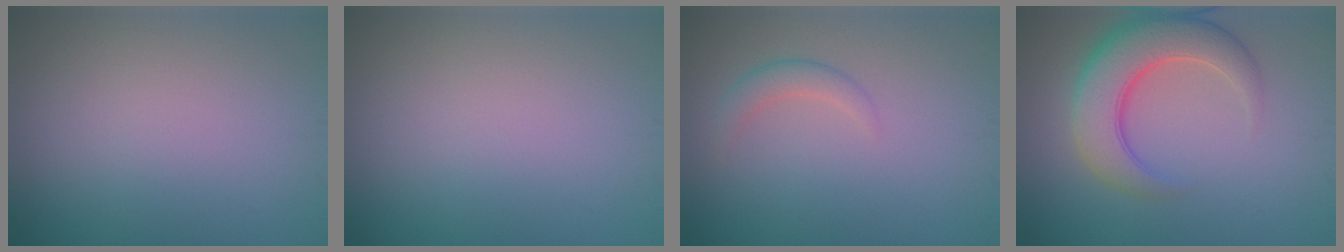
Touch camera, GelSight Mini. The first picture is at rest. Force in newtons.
{"total": 0.0}
{"total": 1.6, "press": 1.6, "slide": 0.1}
{"total": 6.9, "press": 6.9, "slide": 0.6}